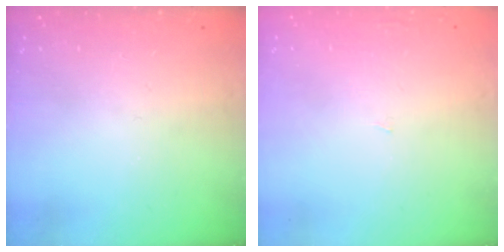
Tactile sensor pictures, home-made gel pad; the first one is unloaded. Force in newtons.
{"total": 0.9, "press": 0.9, "slide": 0.0}